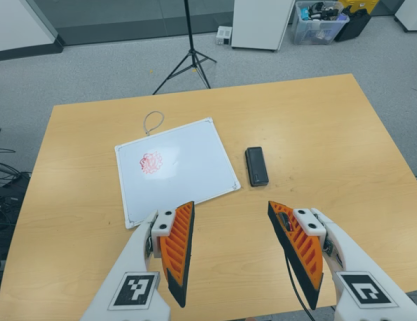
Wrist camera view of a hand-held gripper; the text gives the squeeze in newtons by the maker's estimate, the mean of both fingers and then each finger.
{"total": 0.0}